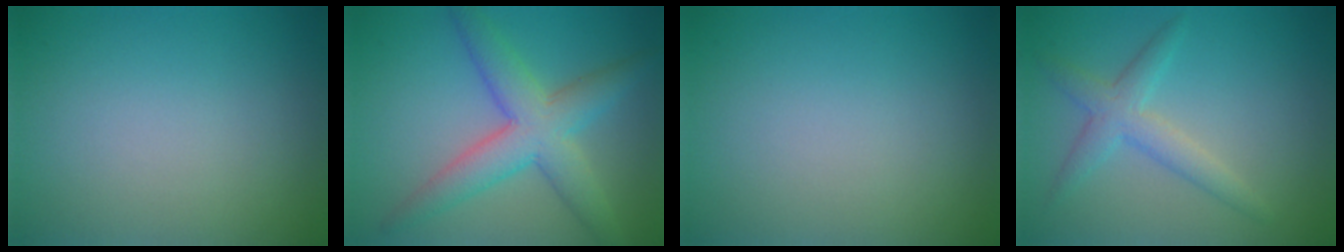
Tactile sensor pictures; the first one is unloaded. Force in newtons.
{"total": 6.1, "press": 6.1, "slide": 0.2}
{"total": 0.0}
{"total": 3.0, "press": 3.0, "slide": 0.1}